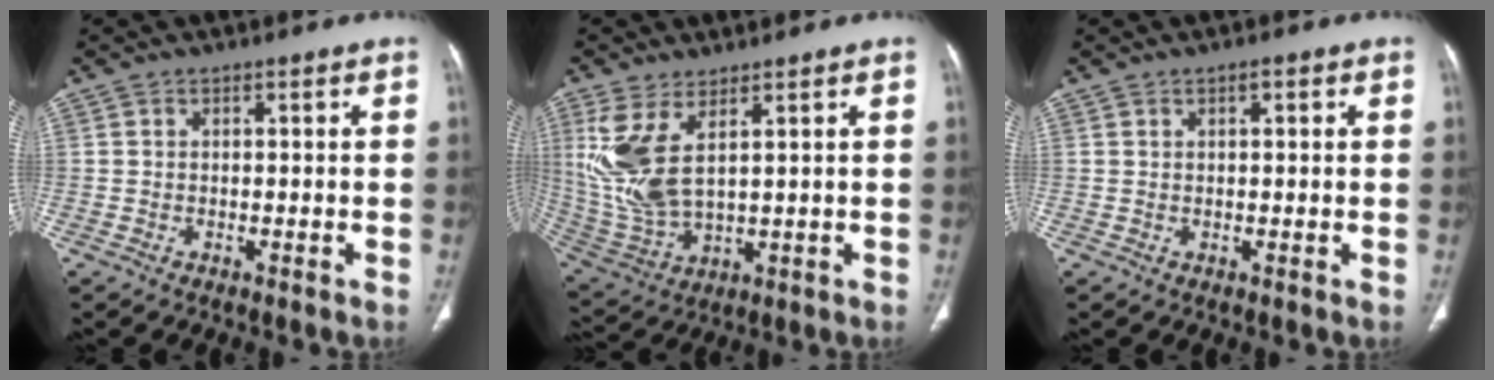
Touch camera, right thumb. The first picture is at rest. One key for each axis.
{"total": 12.0, "fx": 4.2, "fy": 5.4, "fz": 9.8, "tx": -0.225, "ty": -0.021, "tz": 0.104}
{"total": 1.4, "fx": 0.6, "fy": 0.5, "fz": 1.1, "tx": -0.017, "ty": 0.001, "tz": 0.008}